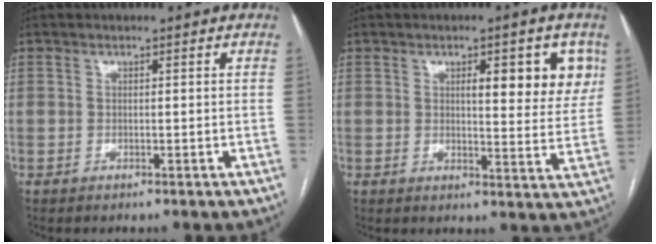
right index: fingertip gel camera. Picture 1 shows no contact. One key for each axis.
{"total": 8.8, "fx": 3.6, "fy": 2.5, "fz": 7.6, "tx": -0.090, "ty": -0.001, "tz": 0.045}